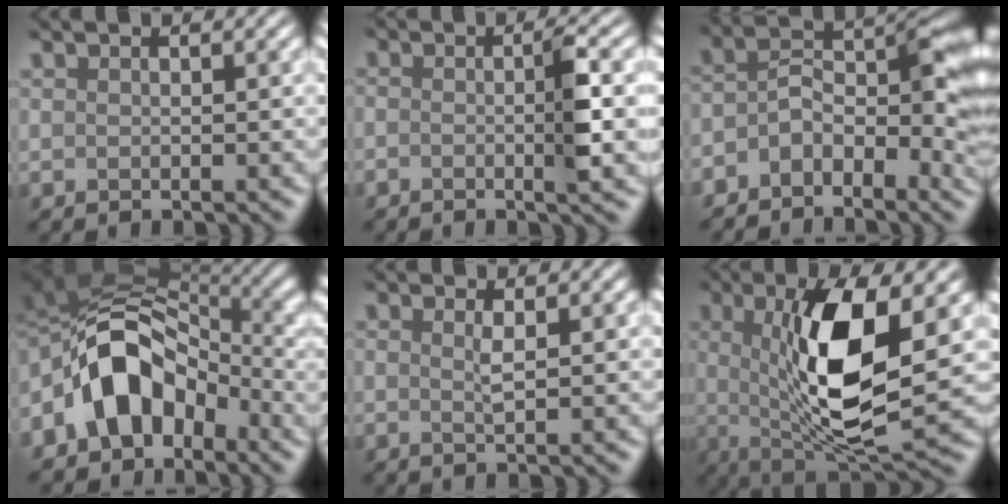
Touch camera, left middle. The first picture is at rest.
{"total": 2.5, "force": [-1.3, -0.8, 2.1], "torque": [-0.055, -0.003, -0.011]}
{"total": 5.5, "force": [-3.4, 2.3, 3.6], "torque": [-0.073, 0.003, -0.046]}
{"total": 7.5, "force": [-3.4, 5.0, 4.5], "torque": [-0.095, 0.017, -0.050]}
{"total": 1.1, "force": [-0.3, -1.0, -0.4], "torque": [-0.020, -0.001, 0.014]}
{"total": 7.5, "force": [0.6, 1.4, 7.3], "torque": [-0.153, -0.011, 0.039]}